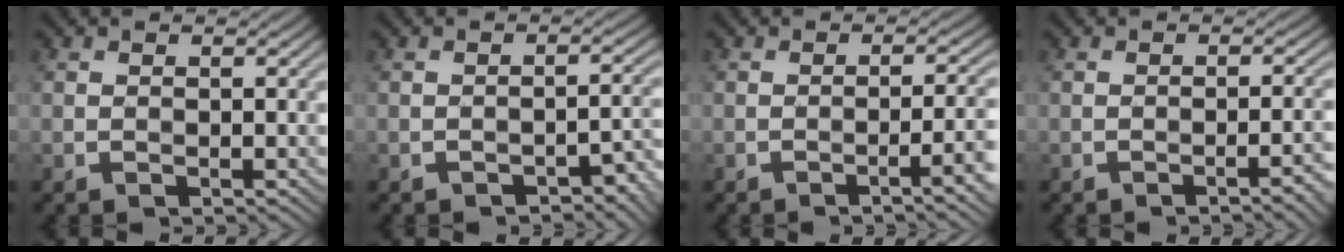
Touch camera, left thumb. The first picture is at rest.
{"total": 2.9, "force": [-2.2, 0.8, 1.7], "torque": [-0.019, 0.012, -0.030]}
{"total": 5.3, "force": [-2.0, 1.0, 4.8], "torque": [-0.060, 0.011, -0.036]}
{"total": 3.4, "force": [-1.7, 0.6, 2.9], "torque": [-0.033, 0.015, -0.028]}